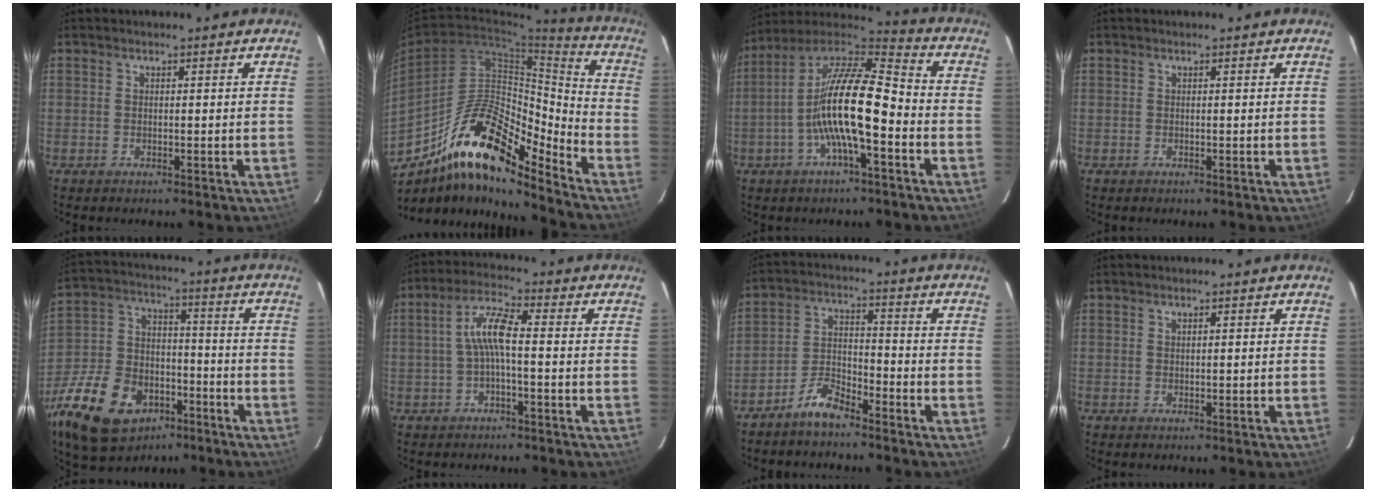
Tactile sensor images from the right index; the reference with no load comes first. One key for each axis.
{"total": 18.4, "fx": -13.5, "fy": 4.7, "fz": 11.6, "tx": -0.191, "ty": 0.010, "tz": -0.242}
{"total": 15.8, "fx": -4.0, "fy": 3.6, "fz": 14.9, "tx": -0.275, "ty": 0.004, "tz": -0.083}
{"total": 0.0}
{"total": 24.3, "fx": -13.3, "fy": 15.1, "fz": 13.6, "tx": -0.314, "ty": -0.005, "tz": -0.217}
{"total": 6.1, "fx": -0.8, "fy": 0.9, "fz": 6.0, "tx": -0.129, "ty": 0.016, "tz": -0.014}
{"total": 6.0, "fx": -5.1, "fy": 1.8, "fz": 2.8, "tx": -0.066, "ty": 0.016, "tz": -0.099}
{"total": 0.7, "fx": 0.3, "fy": 0.3, "fz": 0.5, "tx": -0.009, "ty": 0.004, "tz": 0.007}